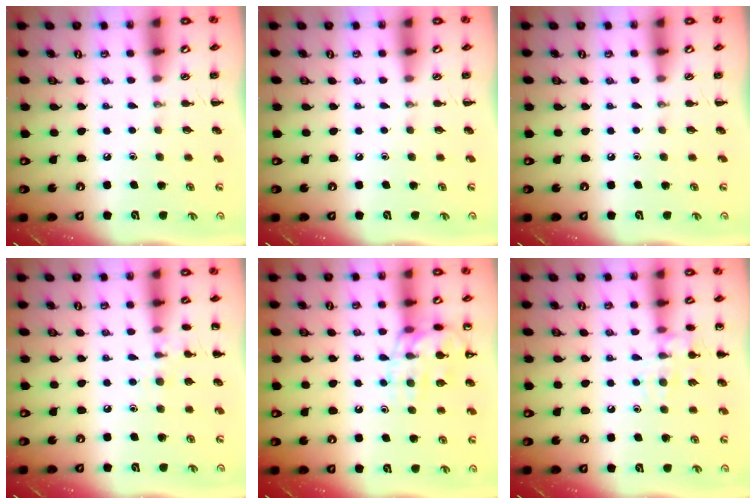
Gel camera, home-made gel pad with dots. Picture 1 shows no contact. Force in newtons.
{"total": 0.0}
{"total": 0.0}
{"total": 6.8, "press": 6.5, "slide": 2.1}
{"total": 14.7, "press": 14.6, "slide": 1.7}
{"total": 10.8, "press": 10.7, "slide": 1.4}